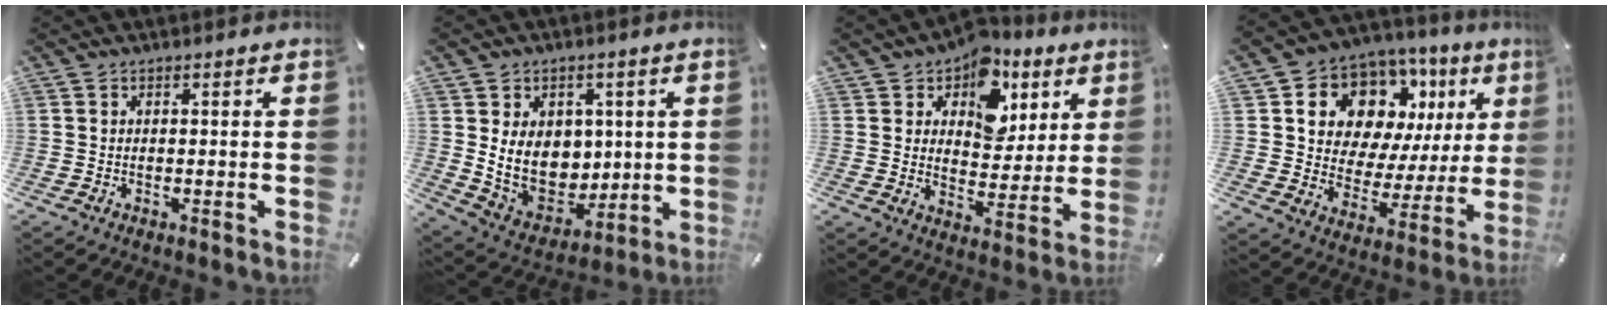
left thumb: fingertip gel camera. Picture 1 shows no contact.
{"total": 12.1, "force": [2.5, 10.3, 5.8], "torque": [-0.110, -0.019, 0.058]}
{"total": 11.0, "force": [5.5, 8.2, 4.8], "torque": [-0.067, -0.038, 0.095]}
{"total": 13.0, "force": [7.4, 9.4, 5.0], "torque": [-0.093, -0.054, 0.136]}